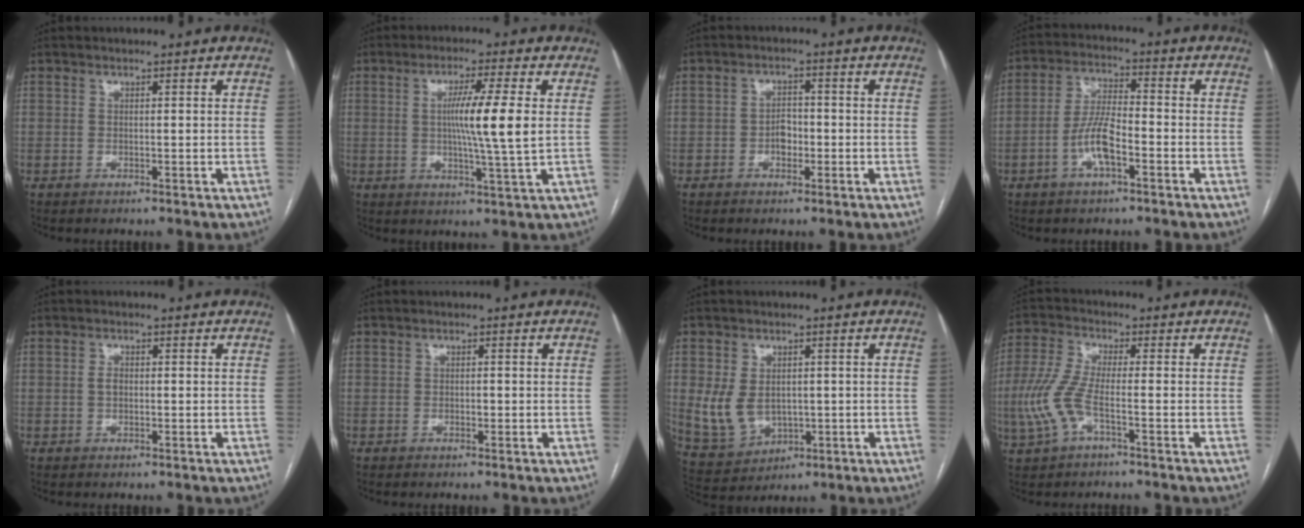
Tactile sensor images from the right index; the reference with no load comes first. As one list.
[{"total": 8.9, "force": [0.9, -0.8, 8.8], "torque": [-0.155, -0.007, 0.013]}, {"total": 2.9, "force": [-0.9, 1.8, 2.1], "torque": [-0.031, 0.007, -0.016]}, {"total": 7.2, "force": [-2.8, 2.0, 6.4], "torque": [-0.135, 0.008, -0.054]}, {"total": 1.5, "force": [0.0, 0.9, 1.1], "torque": [-0.021, 0.003, -0.002]}, {"total": 0.8, "force": [-0.2, 0.5, 0.6], "torque": [-0.011, 0.001, -0.004]}, {"total": 7.7, "force": [0.0, 5.9, 5.0], "torque": [-0.106, 0.004, 0.023]}, {"total": 7.1, "force": [-2.3, 1.7, 6.5], "torque": [-0.163, 0.003, -0.053]}]